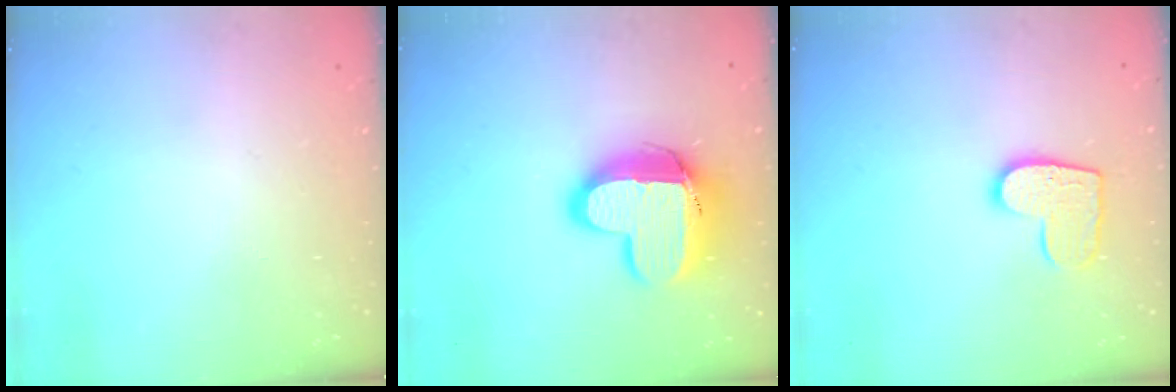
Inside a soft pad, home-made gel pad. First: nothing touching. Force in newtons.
{"total": 15.3, "press": 15.2, "slide": 1.2}
{"total": 10.8, "press": 10.8, "slide": 0.7}